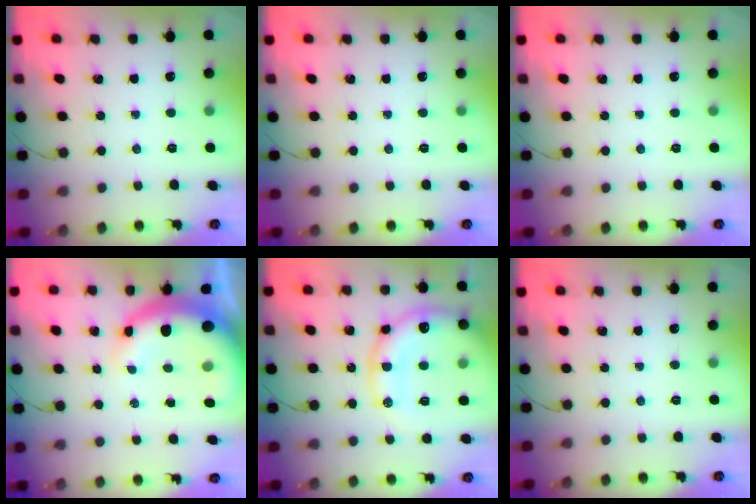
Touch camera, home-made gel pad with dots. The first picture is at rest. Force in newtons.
{"total": 0.0}
{"total": 0.0}
{"total": 10.9, "press": 10.6, "slide": 2.5}
{"total": 19.1, "press": 18.7, "slide": 3.7}
{"total": 0.0}